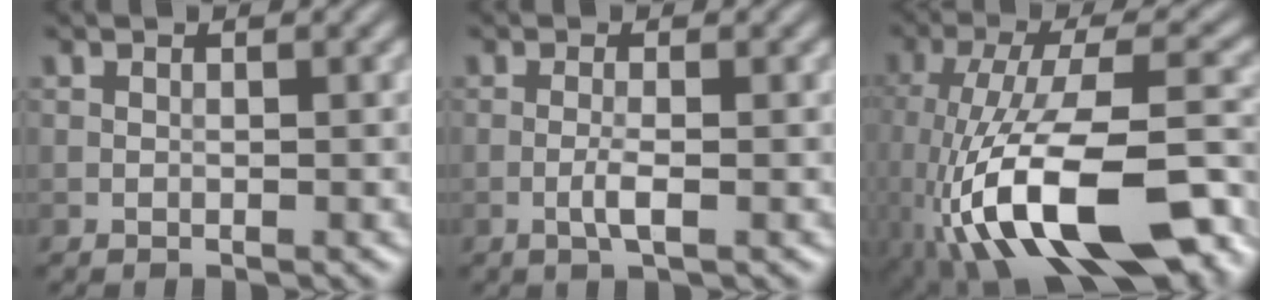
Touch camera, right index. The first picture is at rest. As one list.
[{"total": 1.7, "force": [-0.5, 0.2, 1.6], "torque": [-0.034, 0.000, -0.014]}, {"total": 15.0, "force": [-6.8, 5.0, 12.4], "torque": [-0.218, 0.002, -0.108]}]